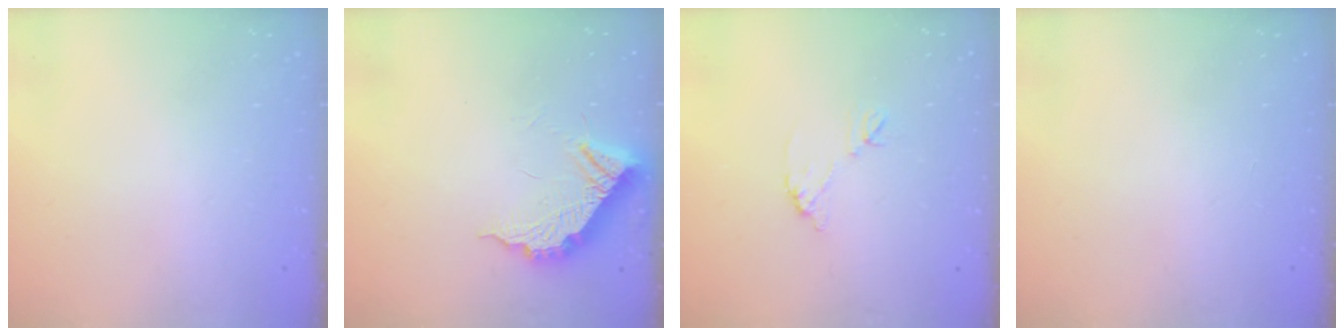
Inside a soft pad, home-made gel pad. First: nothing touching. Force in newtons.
{"total": 10.5, "press": 10.5, "slide": 0.6}
{"total": 6.5, "press": 6.4, "slide": 0.5}
{"total": 0.0}